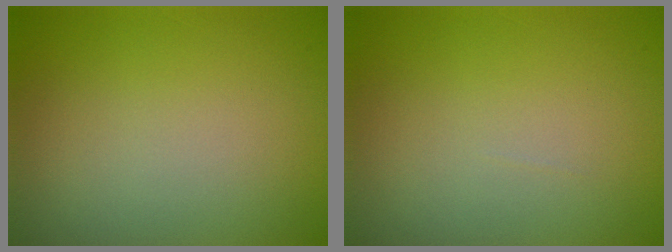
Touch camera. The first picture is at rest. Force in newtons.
{"total": 0.0}